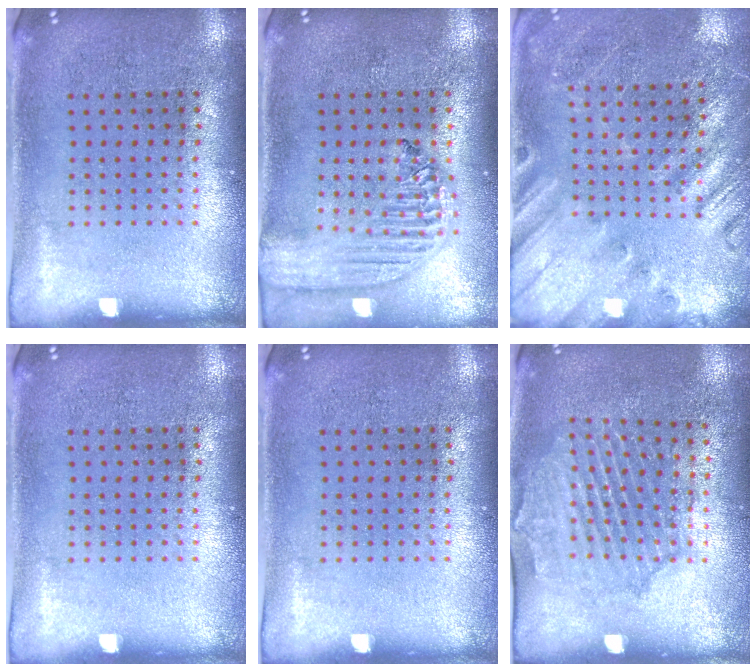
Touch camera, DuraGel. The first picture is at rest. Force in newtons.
{"total": 2.3, "press": 2.0, "slide": 1.2}
{"total": 2.3, "press": 2.1, "slide": 0.9}
{"total": 0.0}
{"total": 0.0}
{"total": 1.6, "press": 1.6, "slide": 0.3}